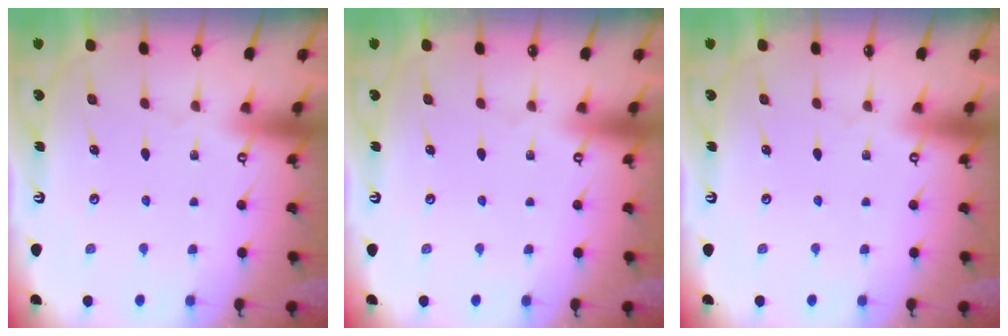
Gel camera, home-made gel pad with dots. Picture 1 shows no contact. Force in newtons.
{"total": 0.0}
{"total": 0.0}